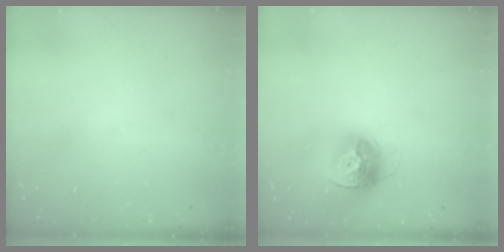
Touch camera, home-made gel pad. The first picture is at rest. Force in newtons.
{"total": 13.4, "press": 13.4, "slide": 1.2}